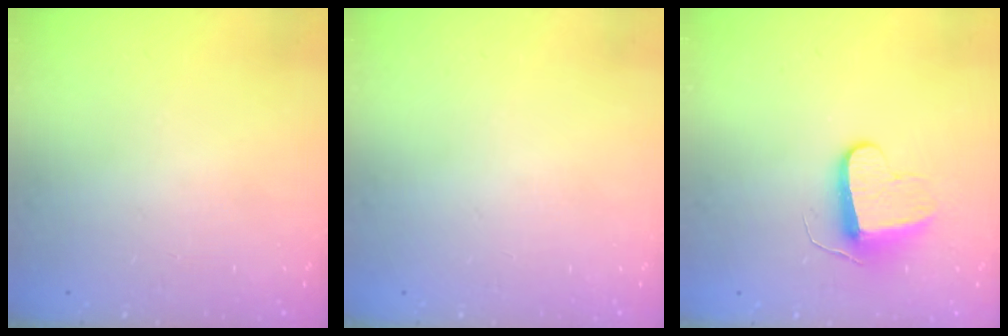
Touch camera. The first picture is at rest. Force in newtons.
{"total": 0.0}
{"total": 9.3, "press": 9.3, "slide": 0.5}